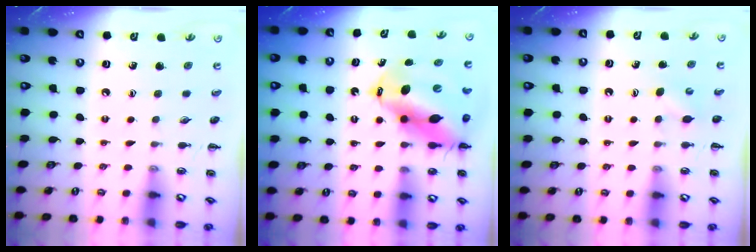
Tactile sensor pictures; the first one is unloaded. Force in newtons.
{"total": 15.6, "press": 15.0, "slide": 4.3}
{"total": 2.9, "press": 2.9, "slide": 0.6}